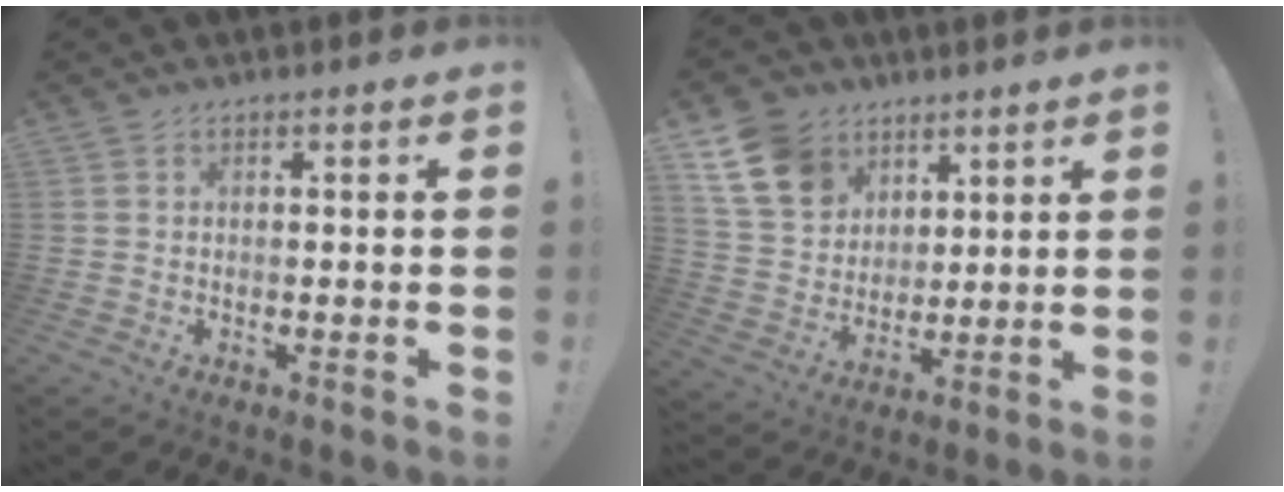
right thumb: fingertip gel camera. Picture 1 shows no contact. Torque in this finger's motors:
{"motor_torque": [0.63, 0.44, 0.21, -0.31, 0.01]}